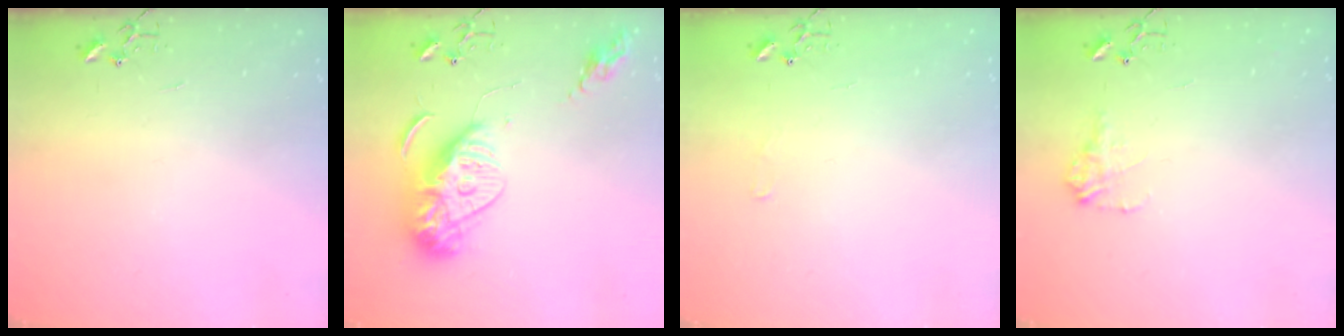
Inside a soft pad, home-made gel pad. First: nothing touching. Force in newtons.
{"total": 15.7, "press": 15.6, "slide": 1.4}
{"total": 6.4, "press": 6.4, "slide": 0.8}
{"total": 9.3, "press": 9.3, "slide": 0.3}